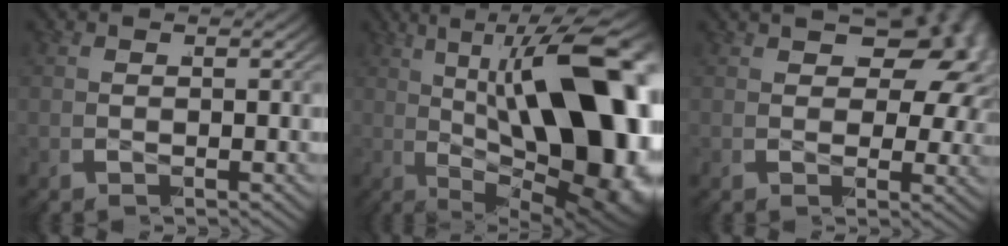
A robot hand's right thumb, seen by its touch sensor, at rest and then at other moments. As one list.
[{"total": 24.0, "force": [-3.4, 12.0, 20.5], "torque": [-0.309, -0.044, -0.023]}, {"total": 10.3, "force": [1.9, 5.9, 8.2], "torque": [-0.099, -0.001, 0.026]}]